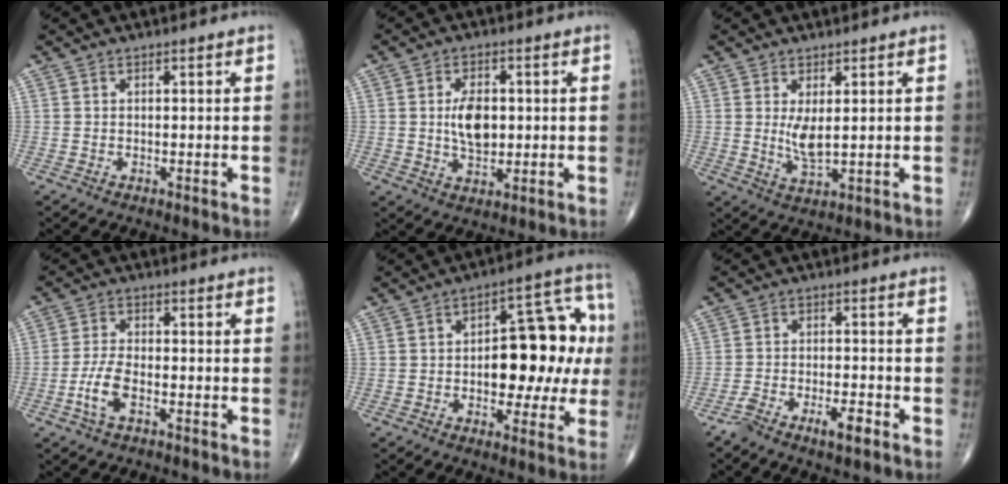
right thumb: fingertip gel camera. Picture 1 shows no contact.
{"total": 7.2, "force": [0.5, 4.3, 5.8], "torque": [-0.085, -0.005, 0.010]}
{"total": 4.4, "force": [0.8, 1.6, 4.1], "torque": [-0.075, -0.018, 0.024]}
{"total": 5.4, "force": [-2.3, 2.3, 4.3], "torque": [-0.094, 0.017, -0.046]}
{"total": 17.6, "force": [0.0, 9.2, 15.0], "torque": [-0.156, 0.038, 0.003]}
{"total": 5.5, "force": [-3.7, 1.4, 3.9], "torque": [-0.078, 0.025, -0.062]}